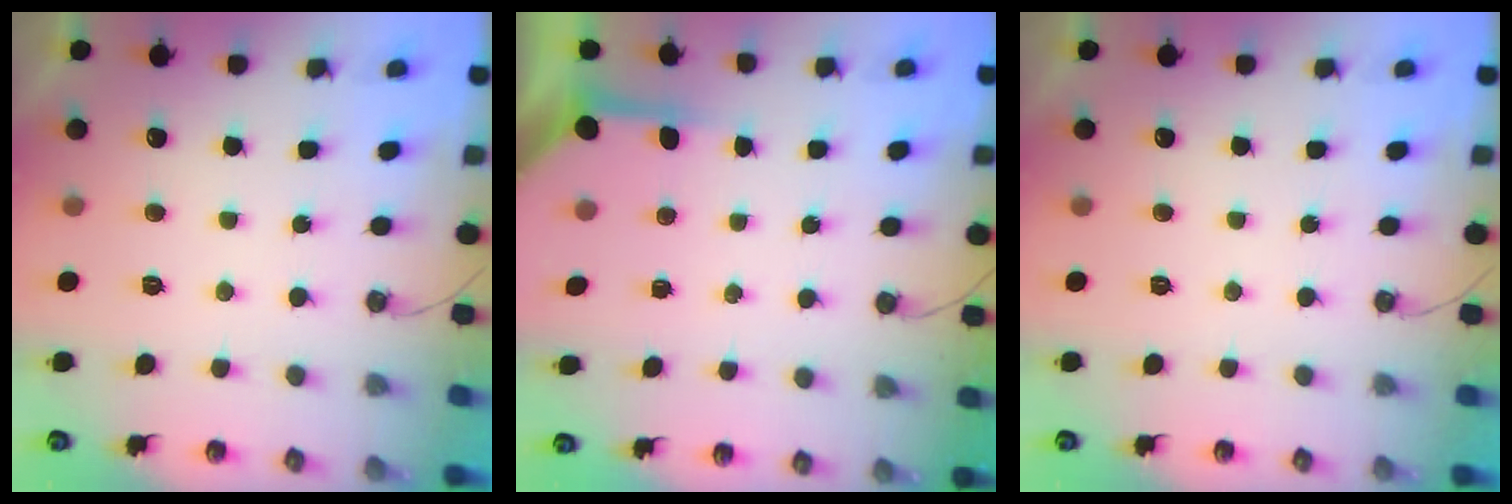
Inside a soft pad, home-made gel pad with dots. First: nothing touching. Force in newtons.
{"total": 3.9, "press": 3.9, "slide": 0.4}
{"total": 0.0}